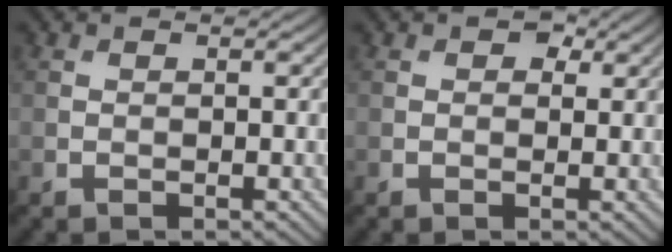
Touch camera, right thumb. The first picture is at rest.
{"total": 1.5, "force": [0.7, 1.1, 0.8], "torque": [-0.009, -0.002, 0.007]}